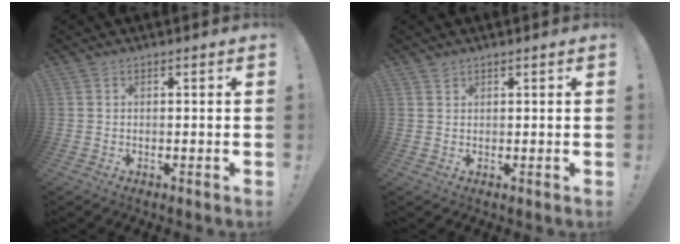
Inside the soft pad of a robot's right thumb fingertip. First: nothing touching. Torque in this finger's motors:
{"motor_torque": [-0.33, -0.21, 0.14, -0.05, 0.01]}